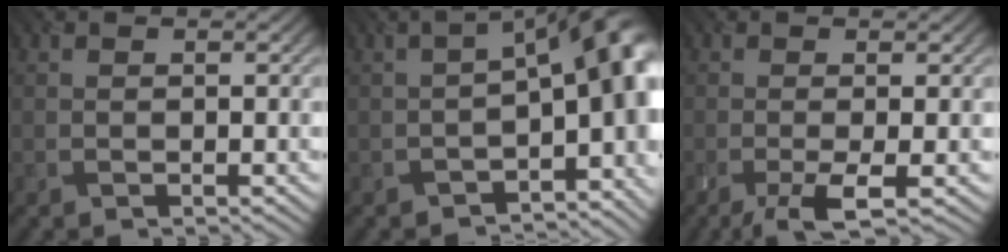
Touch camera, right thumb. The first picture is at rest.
{"total": 11.7, "force": [-3.0, 6.1, 9.5], "torque": [-0.099, -0.016, -0.034]}
{"total": 3.7, "force": [-2.0, 0.7, 3.1], "torque": [-0.059, -0.003, -0.039]}